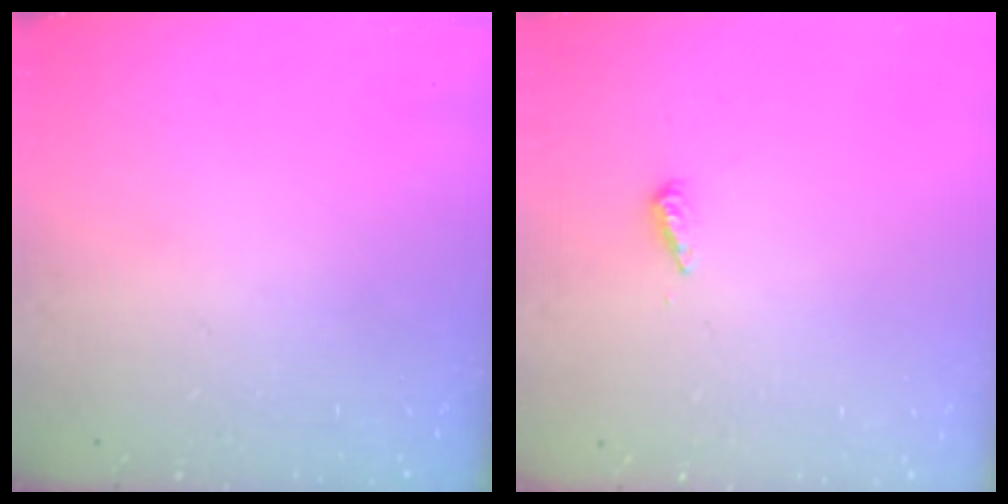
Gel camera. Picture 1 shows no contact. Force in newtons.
{"total": 4.3, "press": 4.2, "slide": 0.6}